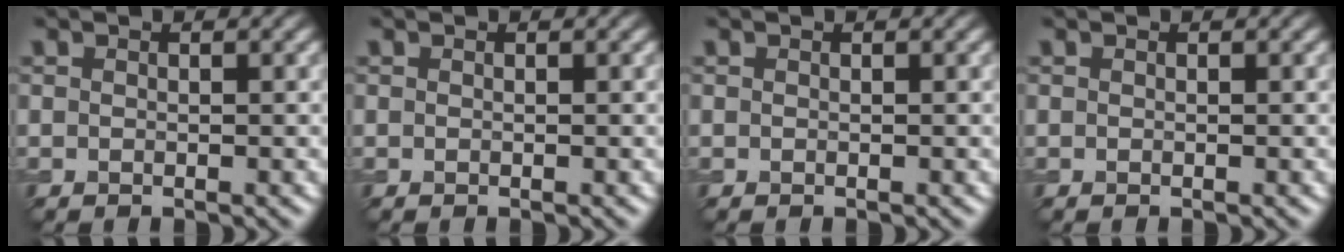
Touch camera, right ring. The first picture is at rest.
{"total": 0.0}
{"total": 0.0}
{"total": 0.0}